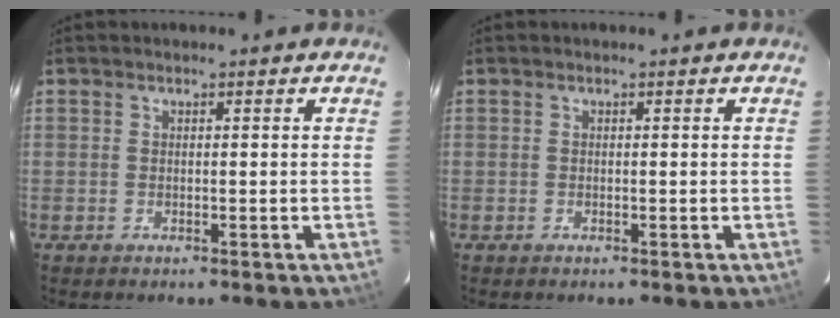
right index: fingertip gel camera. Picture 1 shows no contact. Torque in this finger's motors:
{"motor_torque": [-0.06, 0.01, 0.02, 0.00]}